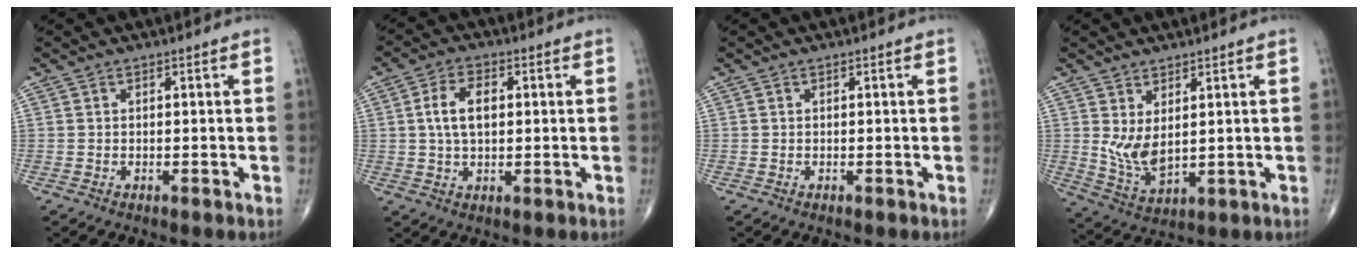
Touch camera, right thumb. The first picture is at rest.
{"total": 7.2, "force": [1.1, 4.1, 5.8], "torque": [-0.103, 0.008, 0.017]}
{"total": 0.0}
{"total": 6.7, "force": [1.7, 3.3, 5.6], "torque": [-0.104, -0.025, 0.047]}